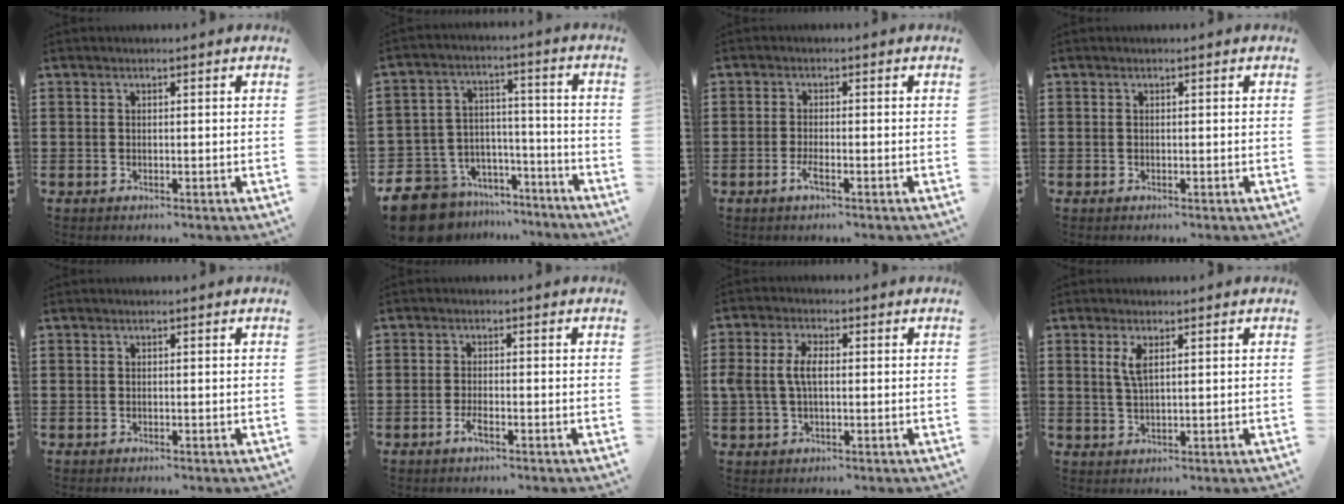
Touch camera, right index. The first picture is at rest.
{"total": 10.4, "force": [-9.1, 4.5, 2.2], "torque": [-0.070, 0.027, -0.176]}
{"total": 2.0, "force": [-1.1, 0.4, 1.7], "torque": [-0.035, -0.004, -0.021]}
{"total": 0.0}
{"total": 0.0}
{"total": 1.9, "force": [-1.2, 0.4, 1.5], "torque": [-0.033, -0.003, -0.023]}
{"total": 4.8, "force": [0.1, 2.4, 4.1], "torque": [-0.103, 0.000, -0.006]}
{"total": 2.9, "force": [1.2, 0.8, 2.5], "torque": [-0.054, 0.004, 0.021]}